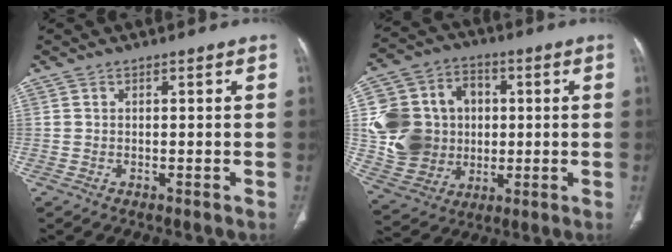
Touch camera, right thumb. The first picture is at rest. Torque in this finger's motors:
{"motor_torque": [-0.01, 0.40, 0.48, 0.66, 0.07]}